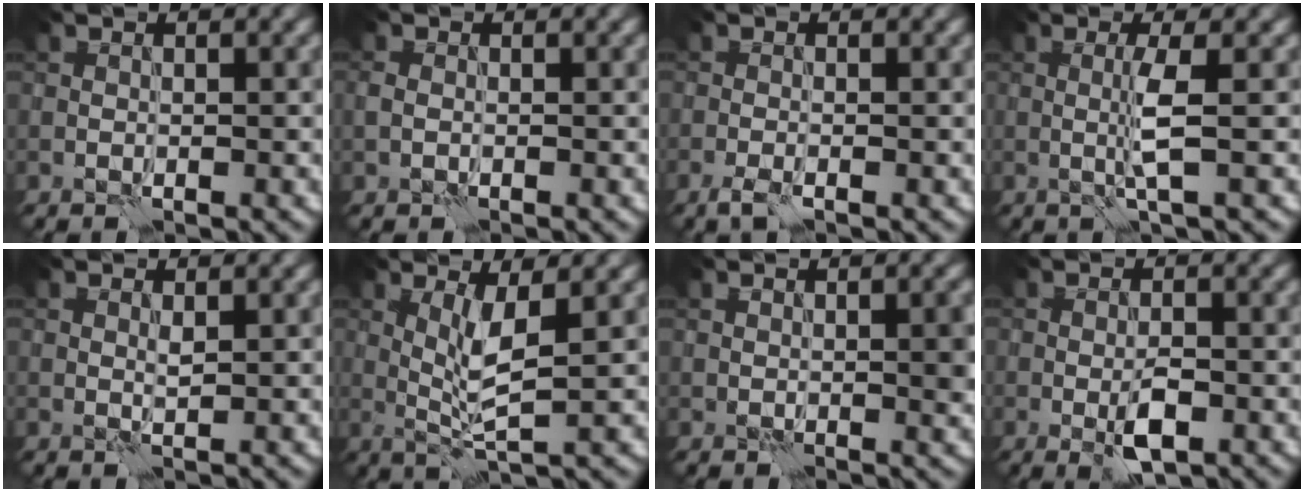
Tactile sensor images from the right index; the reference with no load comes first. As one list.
[{"total": 0.9, "force": [-0.2, 0.7, 0.5], "torque": [-0.014, 0.002, -0.007]}, {"total": 1.6, "force": [-0.9, 0.3, 1.2], "torque": [-0.026, -0.002, -0.021]}, {"total": 2.5, "force": [0.1, 0.0, 2.5], "torque": [-0.056, -0.003, -0.001]}, {"total": 0.7, "force": [0.3, 0.0, 0.6], "torque": [-0.014, 0.000, 0.006]}, {"total": 3.6, "force": [0.7, 0.4, 3.5], "torque": [-0.078, -0.006, 0.020]}, {"total": 1.6, "force": [0.2, 0.5, 1.5], "torque": [-0.025, 0.000, 0.005]}, {"total": 2.9, "force": [-1.0, 1.0, 2.5], "torque": [-0.046, -0.001, -0.018]}]